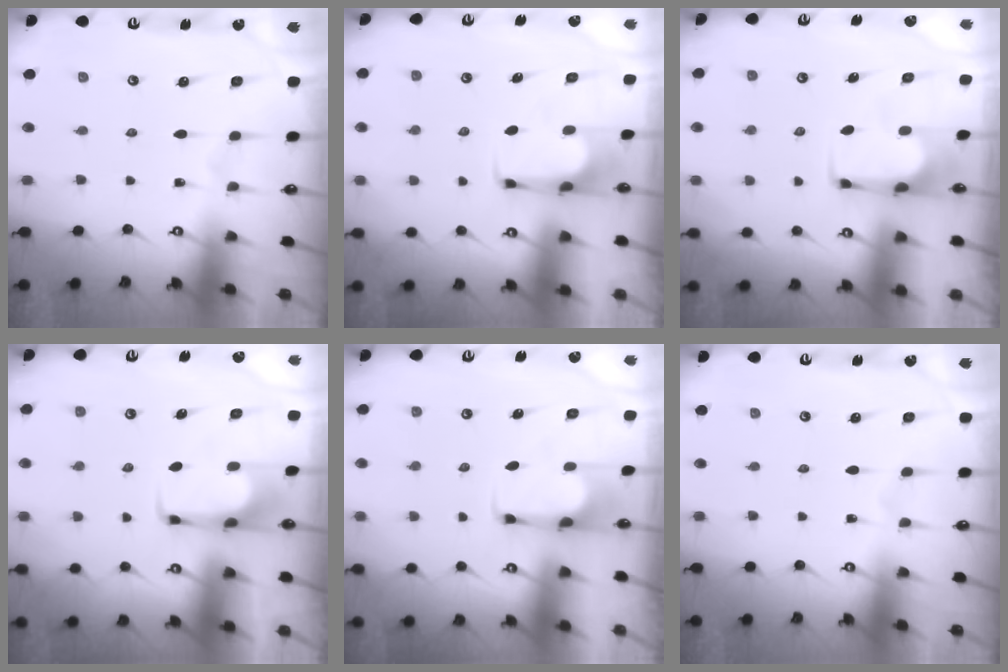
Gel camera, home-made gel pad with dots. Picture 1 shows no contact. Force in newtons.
{"total": 0.0}
{"total": 0.0}
{"total": 1.7, "press": 1.6, "slide": 0.4}
{"total": 2.8, "press": 2.7, "slide": 0.9}
{"total": 0.0}